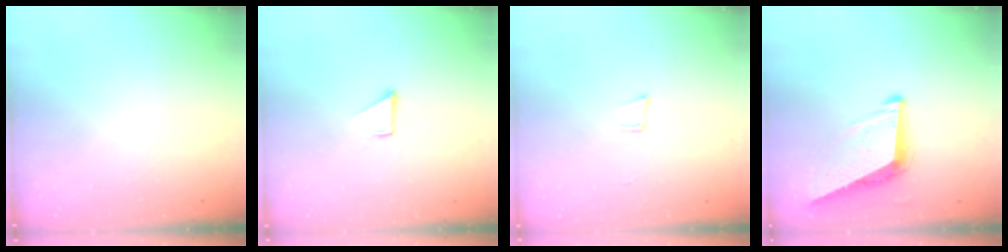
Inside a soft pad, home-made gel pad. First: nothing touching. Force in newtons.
{"total": 1.1, "press": 1.1, "slide": 0.1}
{"total": 5.0, "press": 4.1, "slide": 2.9}
{"total": 9.0, "press": 8.6, "slide": 2.6}